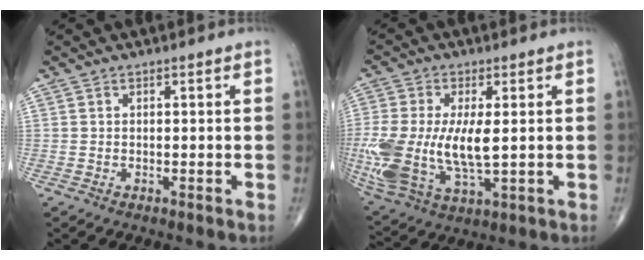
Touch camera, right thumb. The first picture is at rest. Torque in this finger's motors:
{"motor_torque": [2.64, 2.37, 1.78, -0.20, 0.24]}